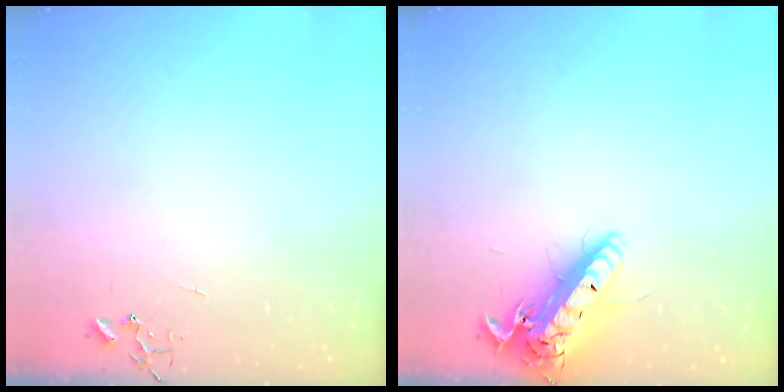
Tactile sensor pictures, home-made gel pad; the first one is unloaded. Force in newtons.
{"total": 17.4, "press": 16.9, "slide": 4.1}